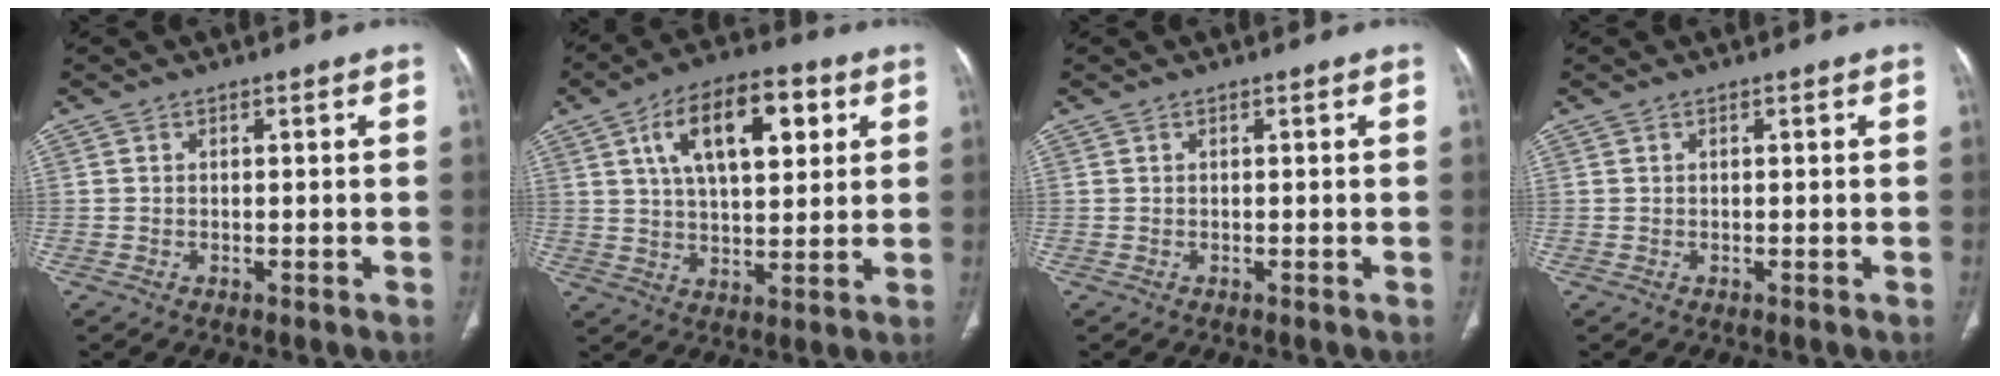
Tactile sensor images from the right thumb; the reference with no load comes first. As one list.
[{"total": 16.2, "force": [6.0, 7.8, 12.9], "torque": [-0.186, -0.003, 0.096]}, {"total": 0.0}, {"total": 0.0}]